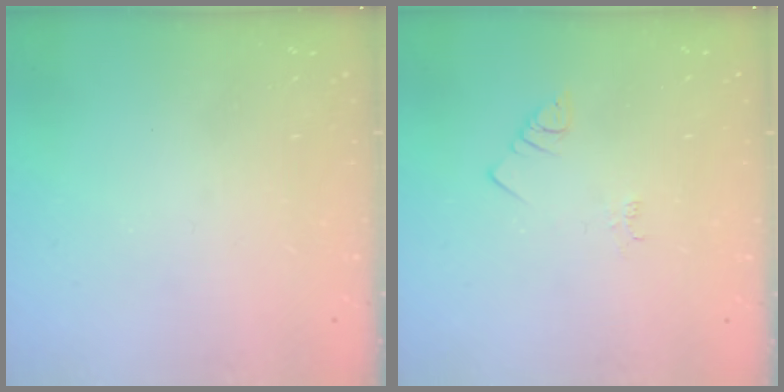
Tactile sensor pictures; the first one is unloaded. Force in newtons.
{"total": 1.4, "press": 1.4, "slide": 0.3}